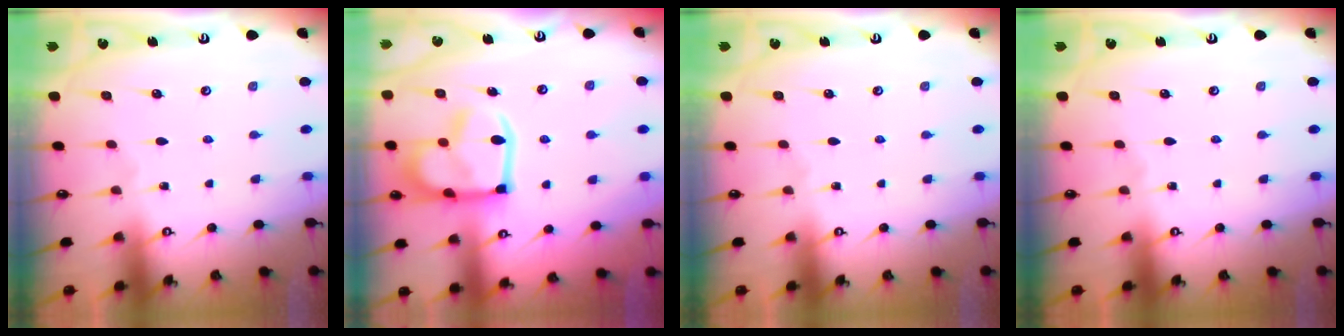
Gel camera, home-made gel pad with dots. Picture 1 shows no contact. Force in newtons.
{"total": 17.4, "press": 17.4, "slide": 1.6}
{"total": 0.0}
{"total": 0.0}